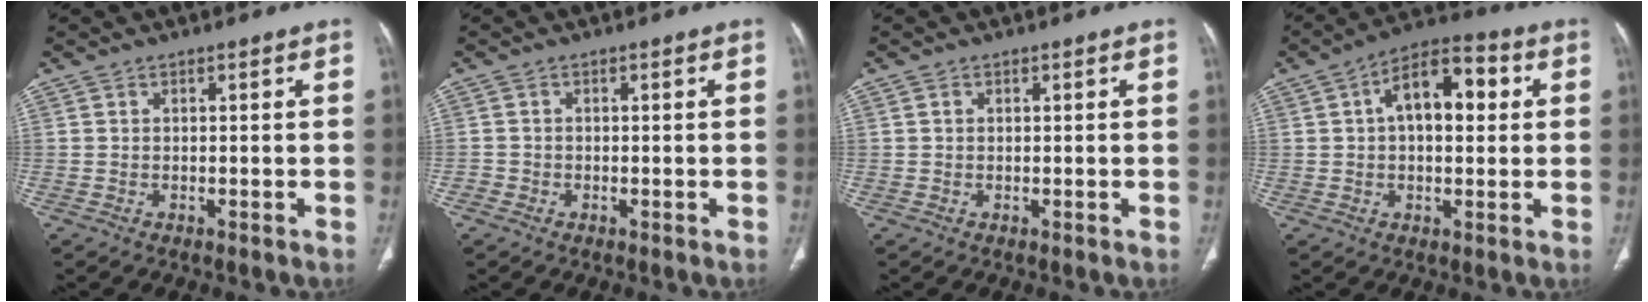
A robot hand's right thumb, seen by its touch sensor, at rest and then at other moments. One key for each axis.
{"total": 1.1, "fx": -0.5, "fy": 1.0, "fz": 0.0, "tx": 0.004, "ty": 0.005, "tz": -0.013}
{"total": 0.5, "fx": 0.2, "fy": 0.5, "fz": 0.2, "tx": -0.002, "ty": 0.001, "tz": 0.003}
{"total": 12.1, "fx": 2.6, "fy": 6.4, "fz": 9.9, "tx": -0.136, "ty": 0.026, "tz": 0.032}